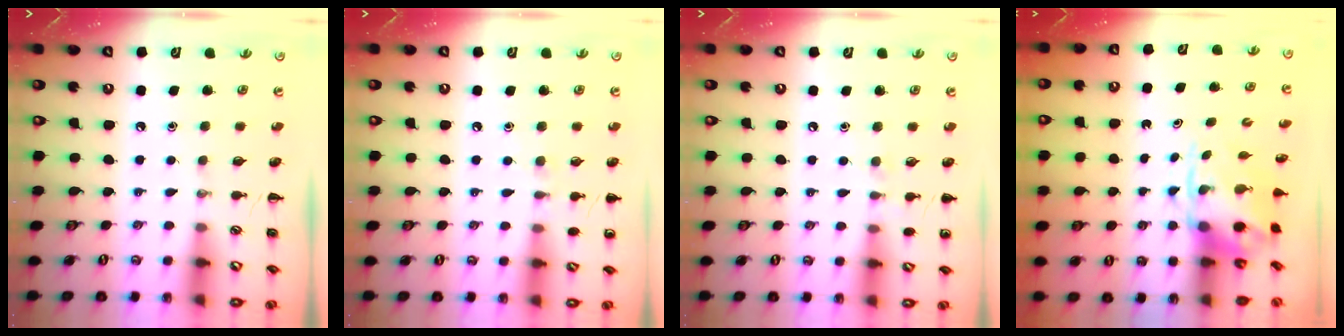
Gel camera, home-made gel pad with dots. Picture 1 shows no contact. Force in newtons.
{"total": 6.2, "press": 5.9, "slide": 1.9}
{"total": 5.5, "press": 5.2, "slide": 1.8}
{"total": 4.0, "press": 3.9, "slide": 0.9}